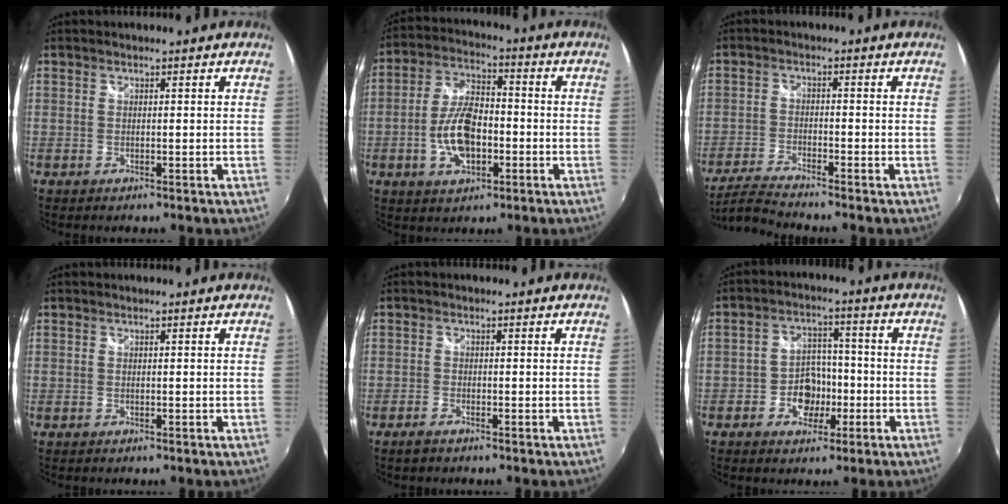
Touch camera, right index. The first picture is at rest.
{"total": 10.8, "force": [-2.9, 5.7, 8.6], "torque": [-0.175, 0.010, -0.049]}
{"total": 6.2, "force": [-5.8, 0.1, 2.3], "torque": [-0.067, -0.016, -0.114]}
{"total": 0.0}
{"total": 1.7, "force": [-1.4, 0.6, 0.8], "torque": [-0.022, -0.004, -0.030]}
{"total": 6.9, "force": [-2.8, 5.3, 3.4], "torque": [-0.069, 0.014, -0.041]}